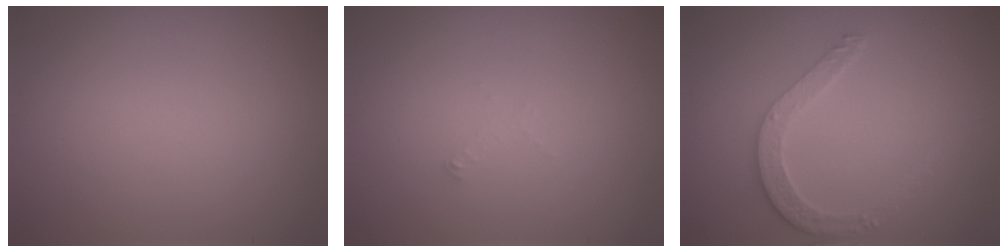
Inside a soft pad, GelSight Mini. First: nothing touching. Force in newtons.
{"total": 0.5, "press": 0.5, "slide": 0.1}
{"total": 2.8, "press": 2.5, "slide": 1.2}